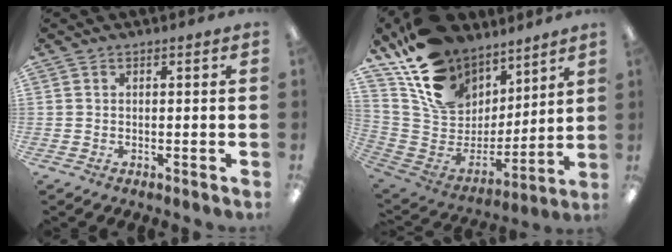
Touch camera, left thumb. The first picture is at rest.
{"total": 18.4, "force": [11.0, 13.0, 6.8], "torque": [-0.134, -0.069, 0.214]}